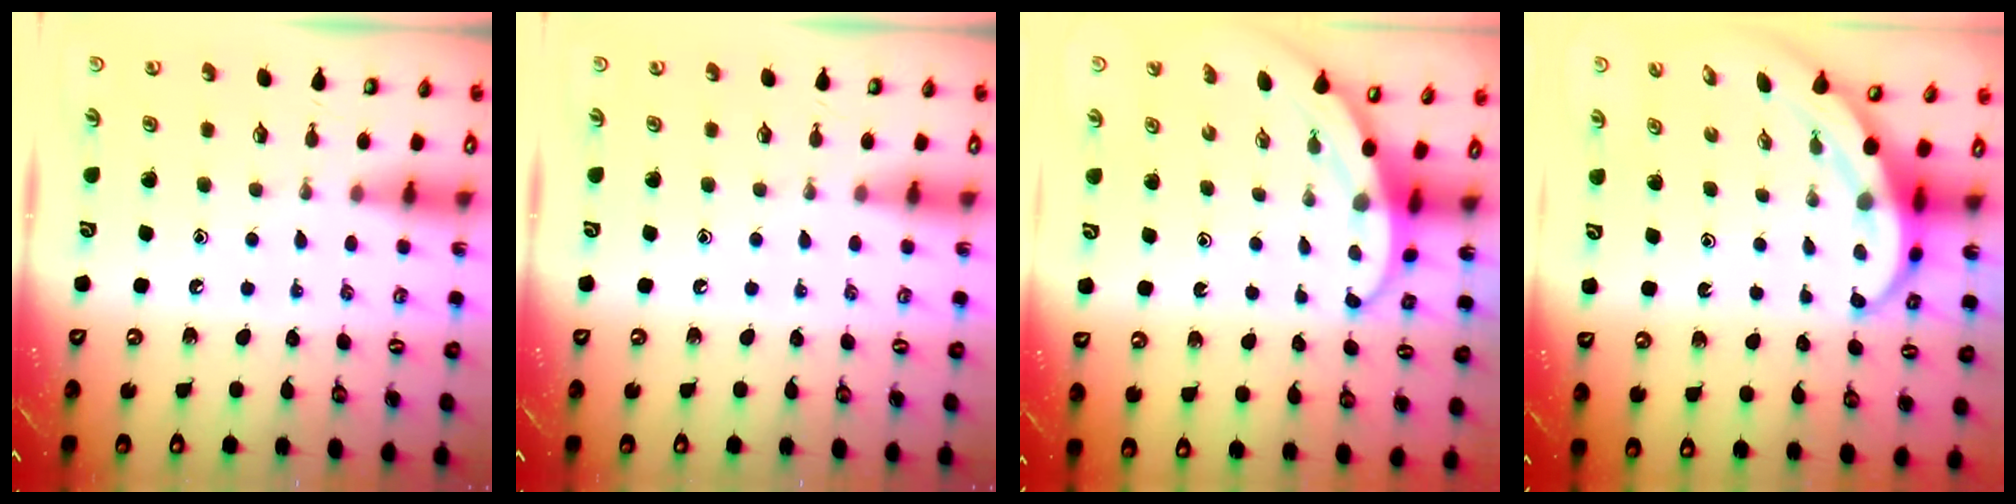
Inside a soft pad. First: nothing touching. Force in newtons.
{"total": 0.0}
{"total": 3.3, "press": 3.3, "slide": 0.0}
{"total": 4.1, "press": 4.1, "slide": 0.7}